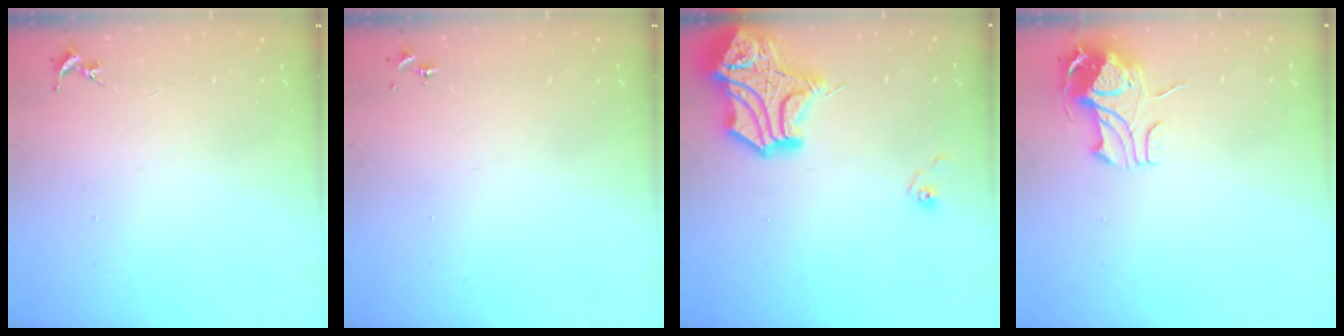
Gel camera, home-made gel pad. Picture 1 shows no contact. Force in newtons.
{"total": 0.0}
{"total": 21.1, "press": 21.0, "slide": 2.6}
{"total": 10.0, "press": 9.9, "slide": 0.6}